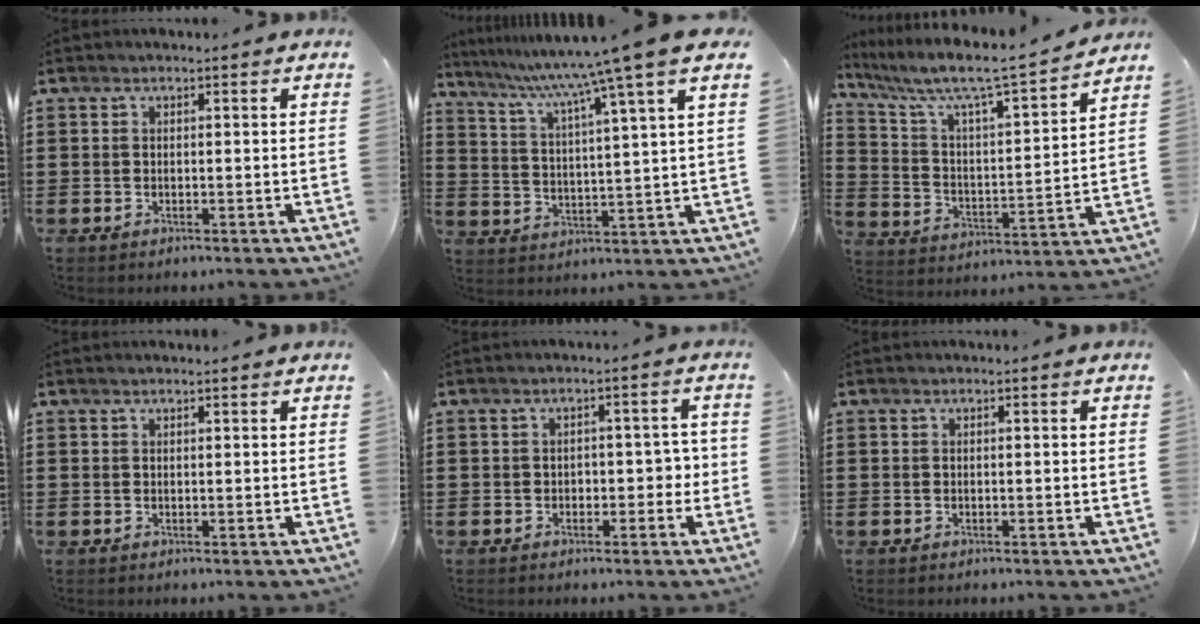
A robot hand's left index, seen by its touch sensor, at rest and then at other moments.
{"total": 8.8, "force": [6.7, -1.9, 5.4], "torque": [-0.130, -0.040, 0.099]}
{"total": 6.5, "force": [5.7, 0.3, 3.1], "torque": [-0.092, -0.051, 0.087]}
{"total": 0.5, "force": [0.4, 0.0, 0.3], "torque": [-0.006, -0.002, 0.009]}
{"total": 3.1, "force": [-0.6, 2.0, 2.3], "torque": [-0.038, 0.004, -0.020]}
{"total": 0.0}